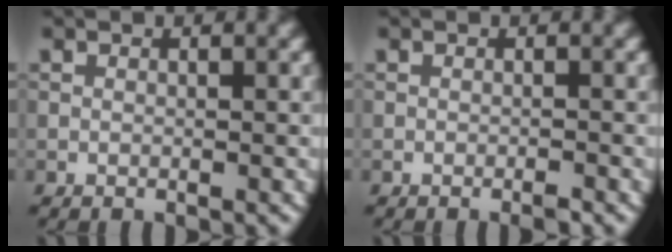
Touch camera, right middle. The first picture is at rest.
{"total": 0.8, "force": [-0.5, 0.0, 0.5], "torque": [-0.007, -0.001, -0.010]}